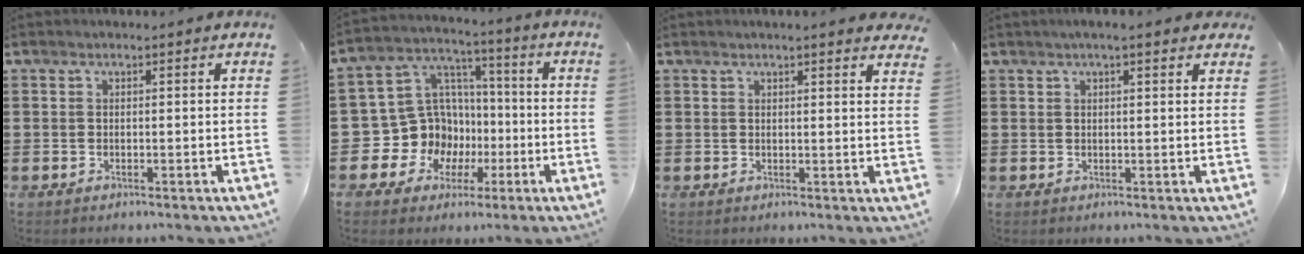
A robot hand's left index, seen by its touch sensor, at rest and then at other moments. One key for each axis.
{"total": 11.1, "fx": -1.9, "fy": 10.7, "fz": 2.3, "tx": -0.091, "ty": -0.005, "tz": -0.023}
{"total": 1.9, "fx": 1.8, "fy": -0.1, "fz": 0.7, "tx": -0.010, "ty": -0.003, "tz": 0.031}
{"total": 2.4, "fx": 1.8, "fy": 0.1, "fz": 1.6, "tx": -0.034, "ty": 0.005, "tz": 0.032}